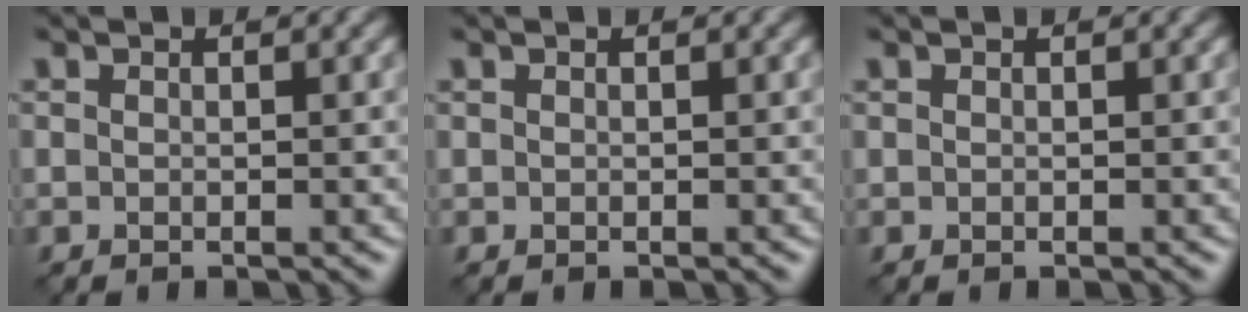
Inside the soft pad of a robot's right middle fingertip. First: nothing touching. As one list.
[{"total": 0.0}, {"total": 0.0}]